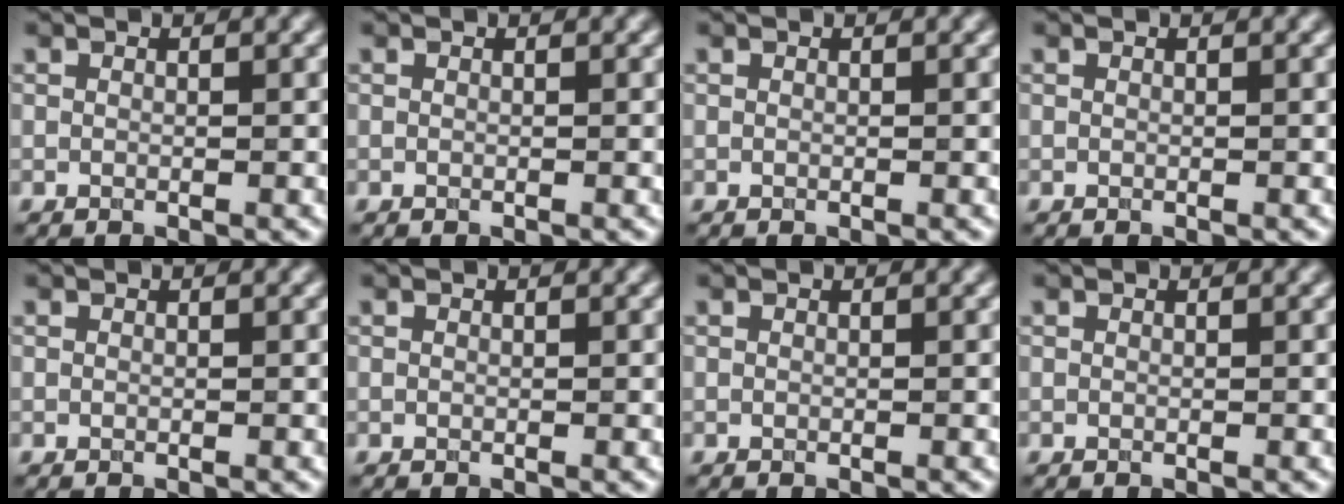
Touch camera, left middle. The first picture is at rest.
{"total": 0.0}
{"total": 0.0}
{"total": 0.0}
{"total": 0.0}
{"total": 0.0}
{"total": 0.0}
{"total": 0.0}